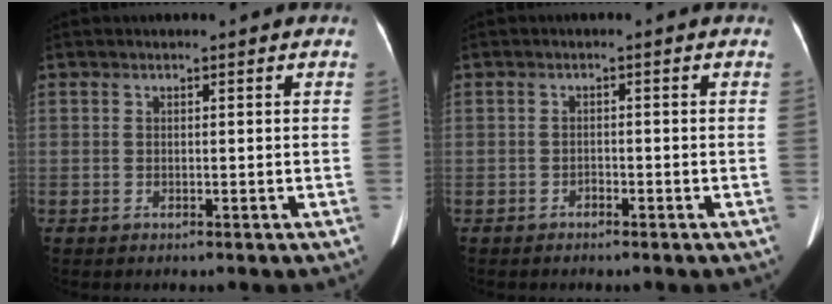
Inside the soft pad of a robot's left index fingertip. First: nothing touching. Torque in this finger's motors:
{"motor_torque": [-0.28, -0.15, 0.01, -0.01]}